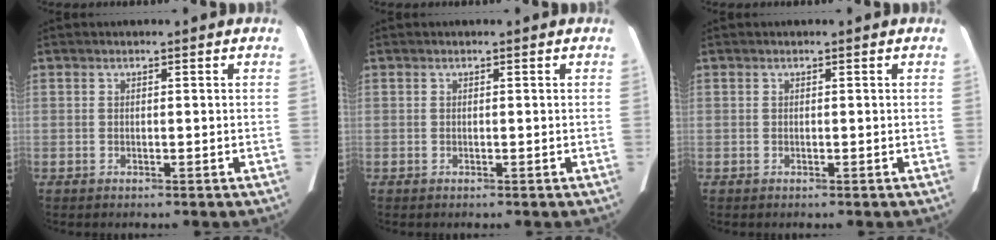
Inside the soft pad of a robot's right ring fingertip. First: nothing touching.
{"total": 0.0}
{"total": 0.0}